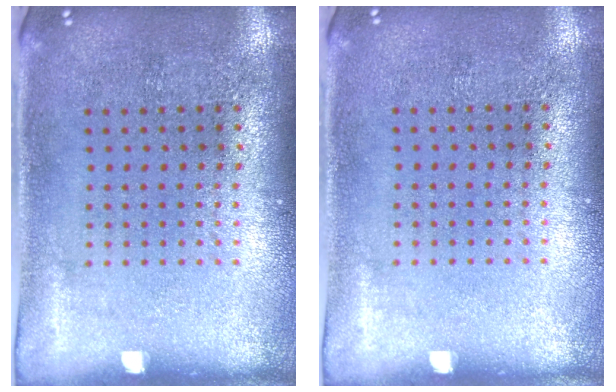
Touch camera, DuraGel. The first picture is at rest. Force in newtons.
{"total": 0.0}